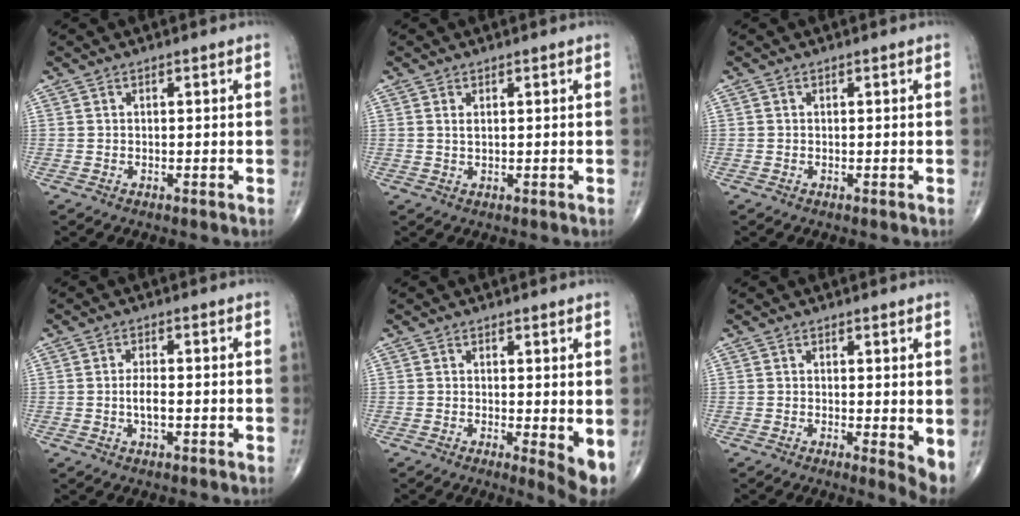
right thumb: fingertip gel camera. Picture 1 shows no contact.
{"total": 1.1, "force": [0.4, 0.5, 0.9], "torque": [-0.020, -0.001, 0.010]}
{"total": 0.0}
{"total": 3.1, "force": [-0.6, 1.3, 2.8], "torque": [-0.054, 0.002, -0.013]}
{"total": 5.1, "force": [-0.1, 1.5, 4.9], "torque": [-0.069, -0.015, -0.005]}
{"total": 4.2, "force": [0.2, 1.3, 4.0], "torque": [-0.056, -0.013, 0.000]}